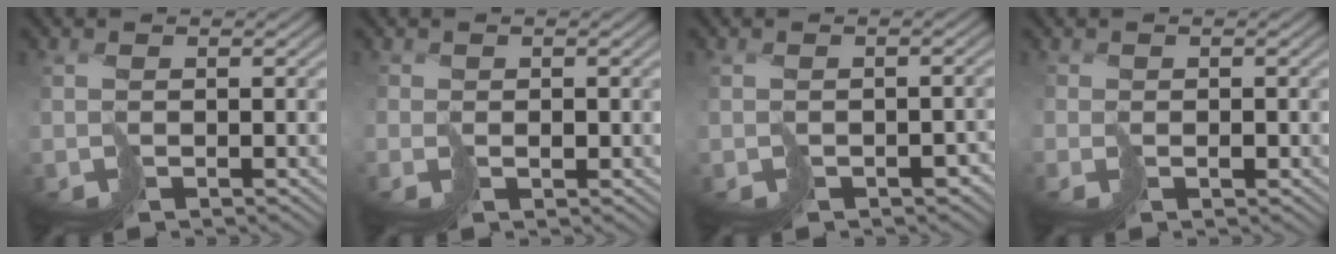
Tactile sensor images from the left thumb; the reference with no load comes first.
{"total": 1.0, "force": [0.4, 0.3, -0.9], "torque": [0.022, -0.001, 0.008]}
{"total": 3.6, "force": [-1.8, 2.4, 2.0], "torque": [-0.024, -0.014, -0.019]}
{"total": 0.8, "force": [0.0, 0.3, -0.8], "torque": [0.024, 0.000, 0.001]}